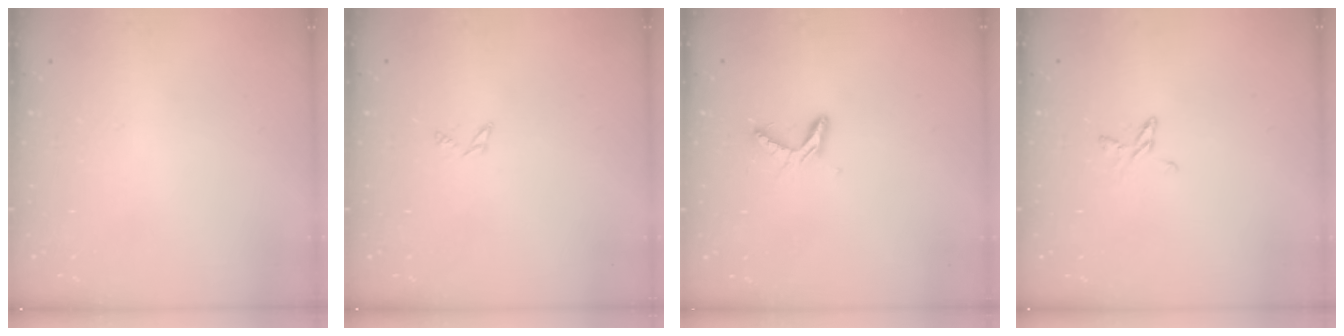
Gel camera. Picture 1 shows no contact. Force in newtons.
{"total": 1.8, "press": 1.7, "slide": 0.3}
{"total": 5.2, "press": 5.2, "slide": 0.4}
{"total": 5.4, "press": 5.3, "slide": 0.5}